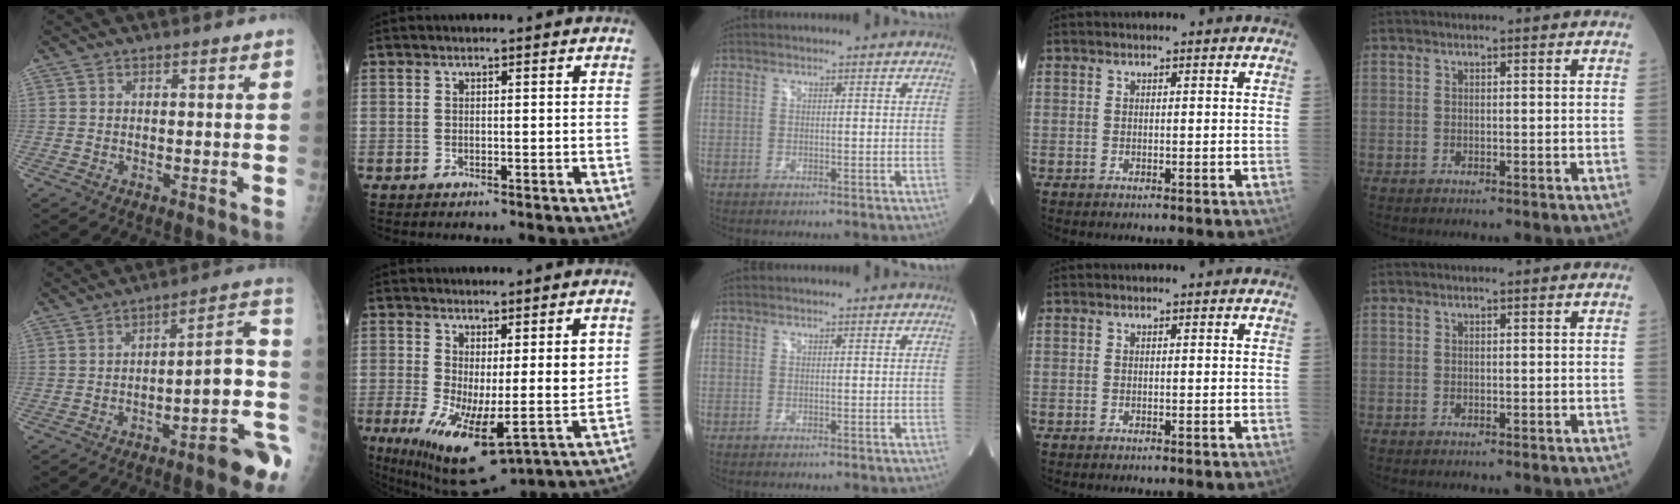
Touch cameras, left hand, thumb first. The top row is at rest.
{"thumb": {"total": 12.9, "force": [-6.3, 2.9, 10.8], "torque": [-0.113, 0.066, -0.088]}, "index": {"total": 12.1, "force": [0.4, 2.5, 11.8], "torque": [-0.203, -0.014, 0.021]}}